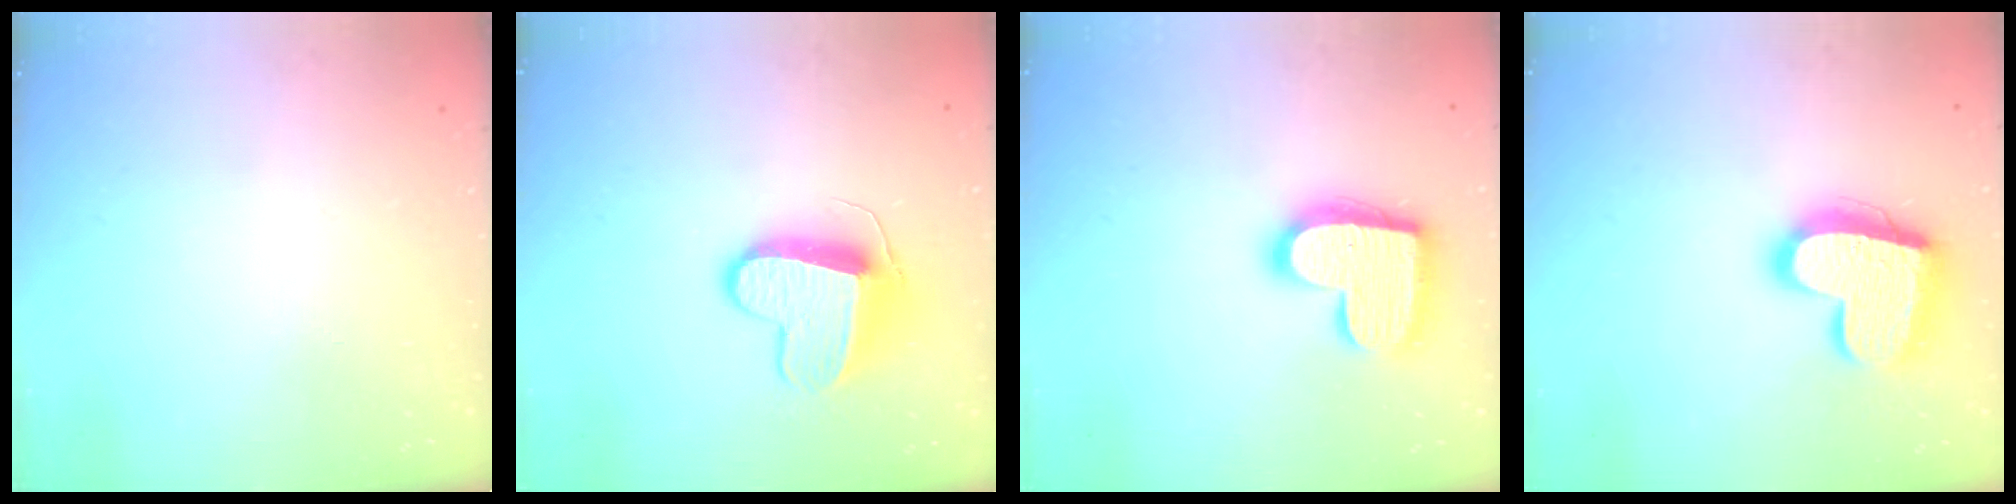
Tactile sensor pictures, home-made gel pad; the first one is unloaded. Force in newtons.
{"total": 10.6, "press": 10.6, "slide": 0.4}
{"total": 17.0, "press": 17.0, "slide": 1.1}
{"total": 18.2, "press": 18.2, "slide": 1.6}